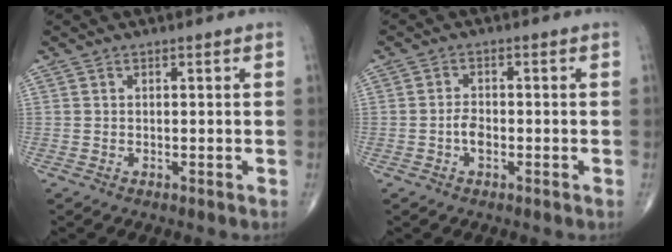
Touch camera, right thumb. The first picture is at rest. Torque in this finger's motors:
{"motor_torque": [0.99, 0.18, 0.51, 0.00, -0.03]}